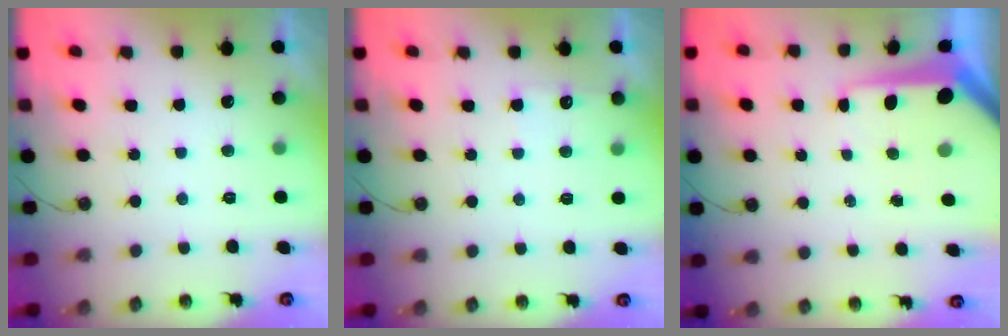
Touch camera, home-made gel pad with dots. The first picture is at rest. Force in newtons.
{"total": 4.7, "press": 4.7, "slide": 0.6}
{"total": 10.1, "press": 10.0, "slide": 1.0}